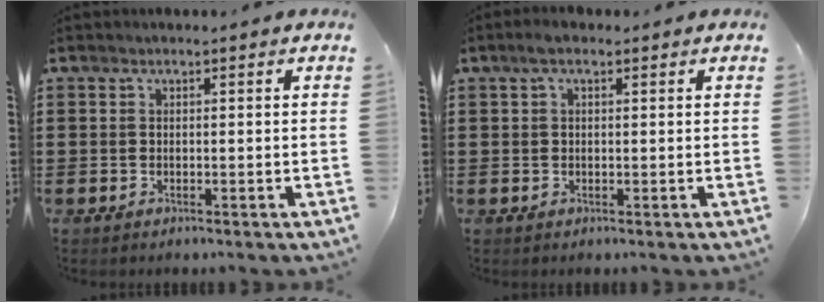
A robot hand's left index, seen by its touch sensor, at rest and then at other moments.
{"total": 2.3, "force": [0.9, 0.9, 1.9], "torque": [-0.039, 0.008, 0.015]}